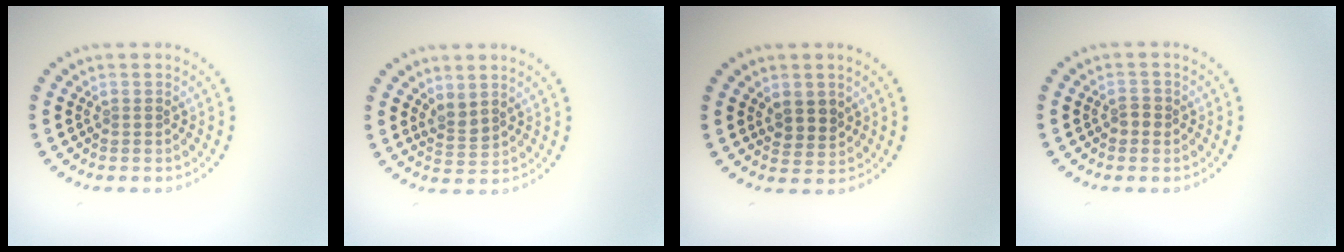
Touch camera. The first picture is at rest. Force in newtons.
{"total": 1.6, "press": 1.3, "slide": 0.9}
{"total": 2.2, "press": 2.0, "slide": 0.9}
{"total": 1.1, "press": 1.1, "slide": 0.2}